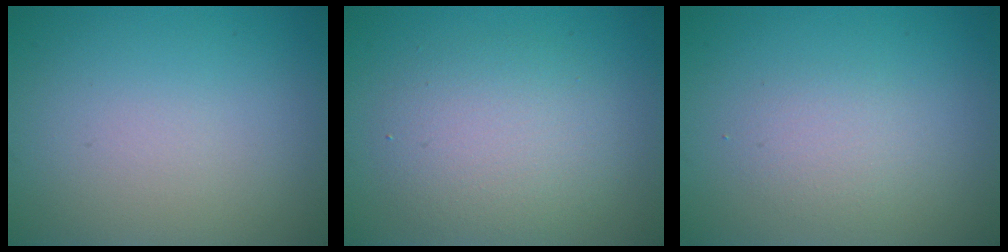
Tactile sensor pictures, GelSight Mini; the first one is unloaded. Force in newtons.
{"total": 4.1, "press": 4.1, "slide": 0.2}
{"total": 1.7, "press": 1.7, "slide": 0.0}